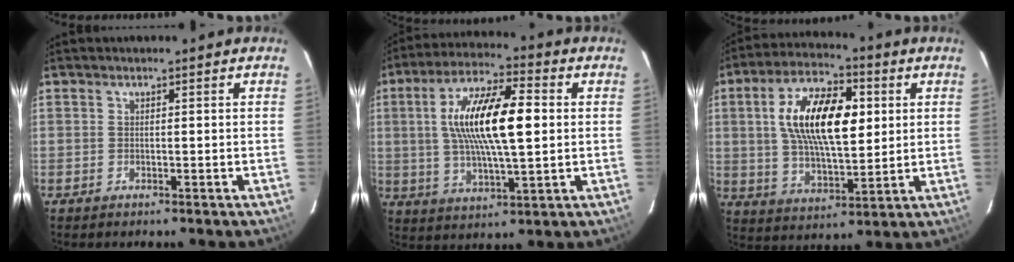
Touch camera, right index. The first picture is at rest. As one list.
[{"total": 16.3, "force": [2.0, 4.8, 15.4], "torque": [-0.287, 0.013, 0.034]}, {"total": 17.0, "force": [3.5, 7.7, 14.8], "torque": [-0.268, 0.021, 0.064]}]